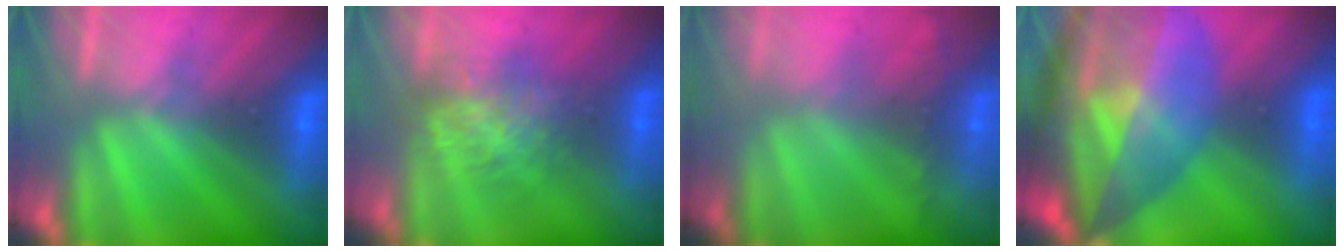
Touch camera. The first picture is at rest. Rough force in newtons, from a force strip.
{"total": 7.0}
{"total": 7.1}
{"total": 8.6}